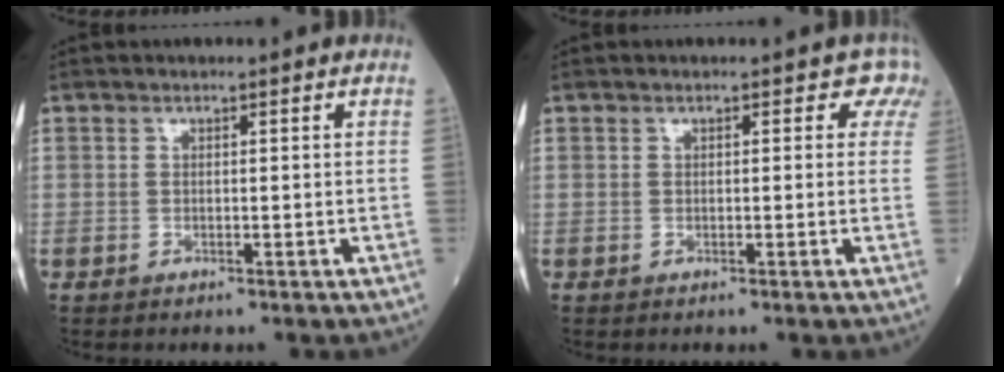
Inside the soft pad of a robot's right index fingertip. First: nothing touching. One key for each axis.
{"total": 2.4, "fx": 1.4, "fy": 1.8, "fz": 0.8, "tx": 0.018, "ty": -0.002, "tz": -0.001}